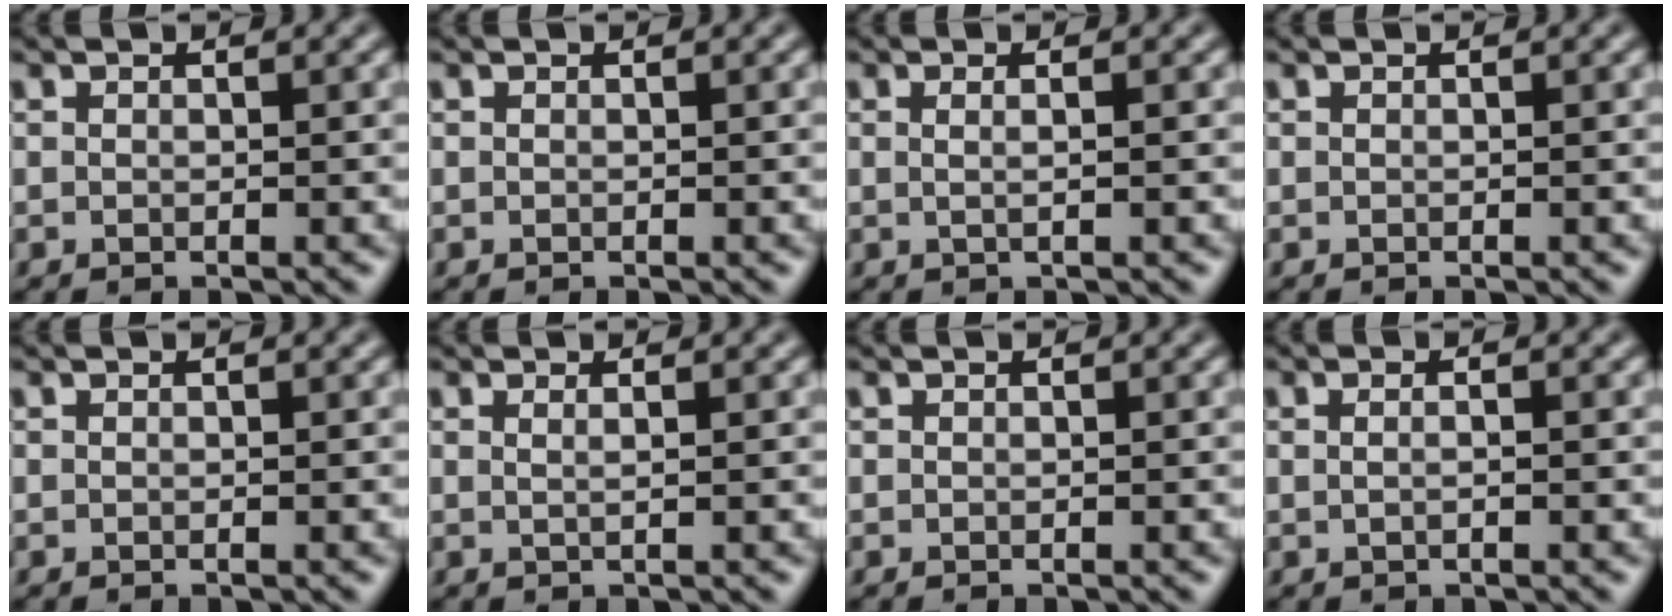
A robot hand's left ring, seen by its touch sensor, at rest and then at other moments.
{"total": 0.0}
{"total": 1.5, "force": [0.3, 0.6, 1.3], "torque": [-0.008, -0.008, -0.008]}
{"total": 0.0}
{"total": 0.0}
{"total": 1.0, "force": [0.4, 0.4, 0.8], "torque": [-0.006, -0.004, -0.001]}
{"total": 0.0}
{"total": 2.9, "force": [1.0, 1.6, 2.1], "torque": [-0.009, 0.026, -0.019]}